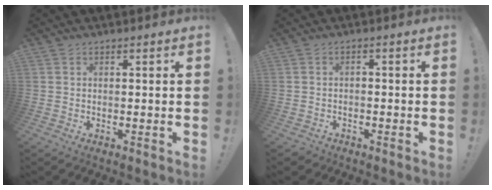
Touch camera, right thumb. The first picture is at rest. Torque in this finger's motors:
{"motor_torque": [-0.29, -0.33, 0.09, -0.06, 0.01]}